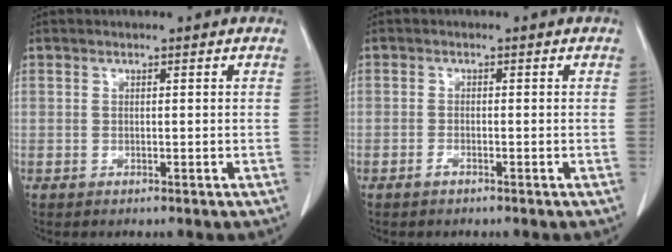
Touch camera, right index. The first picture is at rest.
{"total": 0.8, "force": [-0.7, 0.3, 0.5], "torque": [-0.008, 0.002, -0.012]}